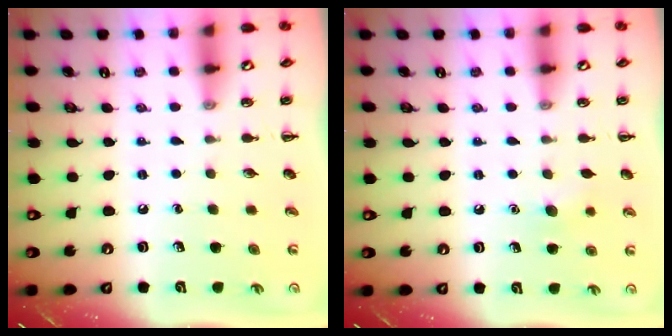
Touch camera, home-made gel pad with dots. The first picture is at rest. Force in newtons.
{"total": 6.2, "press": 6.0, "slide": 1.5}